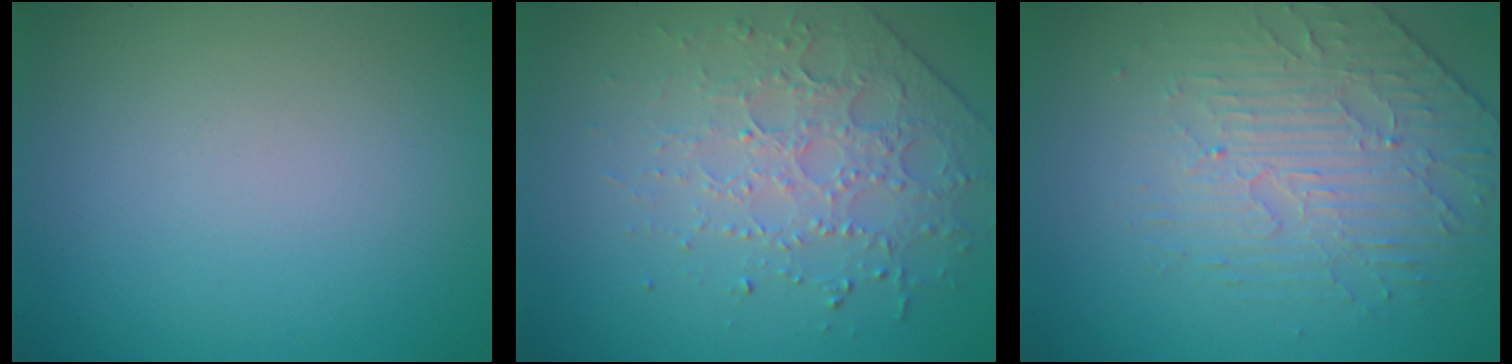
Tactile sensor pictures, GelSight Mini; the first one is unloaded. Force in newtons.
{"total": 4.3, "press": 3.1, "slide": 3.0}
{"total": 4.4, "press": 3.4, "slide": 2.7}